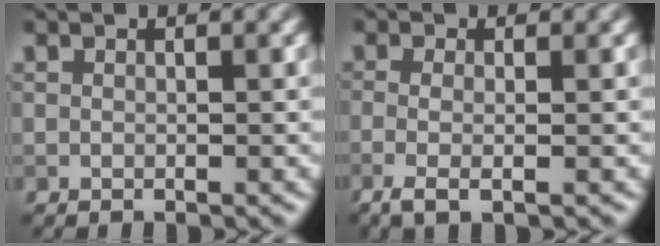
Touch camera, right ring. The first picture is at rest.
{"total": 2.6, "force": [-0.7, 0.9, 2.4], "torque": [-0.045, -0.009, -0.021]}